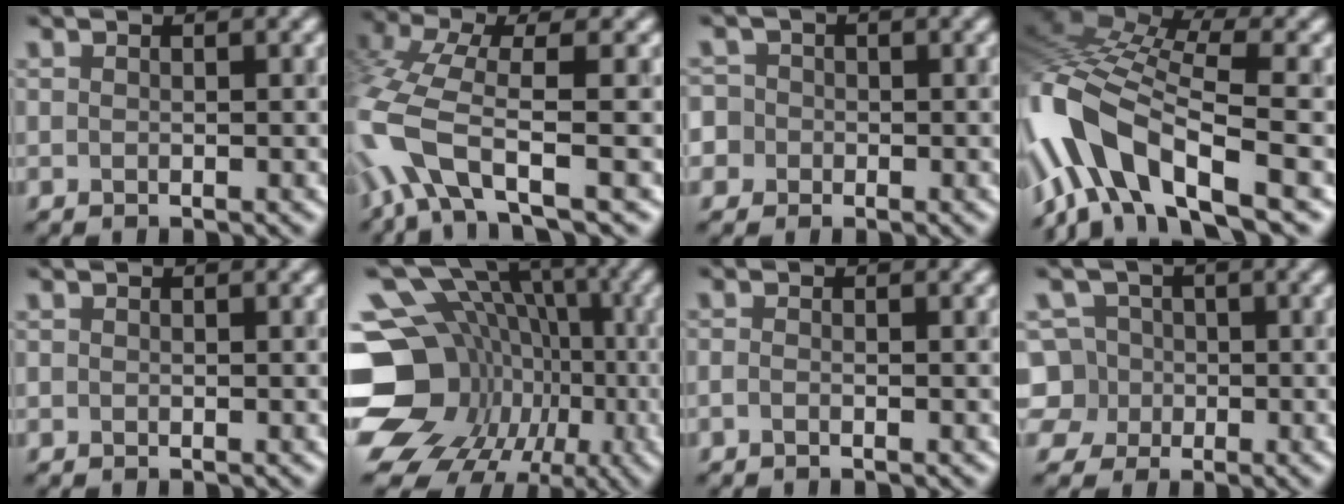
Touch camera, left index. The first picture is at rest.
{"total": 7.5, "force": [-2.8, 3.0, 6.3], "torque": [-0.144, 0.006, -0.070]}
{"total": 4.8, "force": [-0.9, 4.5, 1.3], "torque": [-0.018, 0.020, -0.048]}
{"total": 12.3, "force": [-4.7, 4.8, 10.3], "torque": [-0.205, 0.015, -0.095]}
{"total": 0.0}
{"total": 20.1, "force": [-4.7, 16.6, 10.3], "torque": [-0.168, 0.002, -0.086]}
{"total": 0.8, "force": [-0.4, 0.3, 0.6], "torque": [-0.015, -0.003, -0.010]}
{"total": 7.2, "force": [-1.4, 6.7, 2.3], "torque": [-0.044, 0.028, -0.058]}